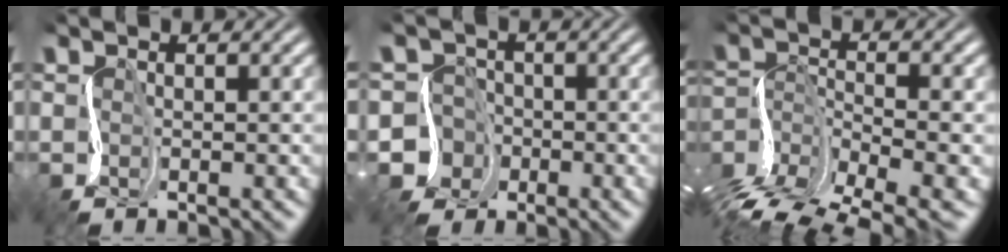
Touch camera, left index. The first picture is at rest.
{"total": 5.2, "force": [-1.8, 4.9, 0.0], "torque": [0.013, 0.009, -0.057]}
{"total": 8.5, "force": [-5.8, 3.2, 5.4], "torque": [-0.114, 0.003, -0.100]}